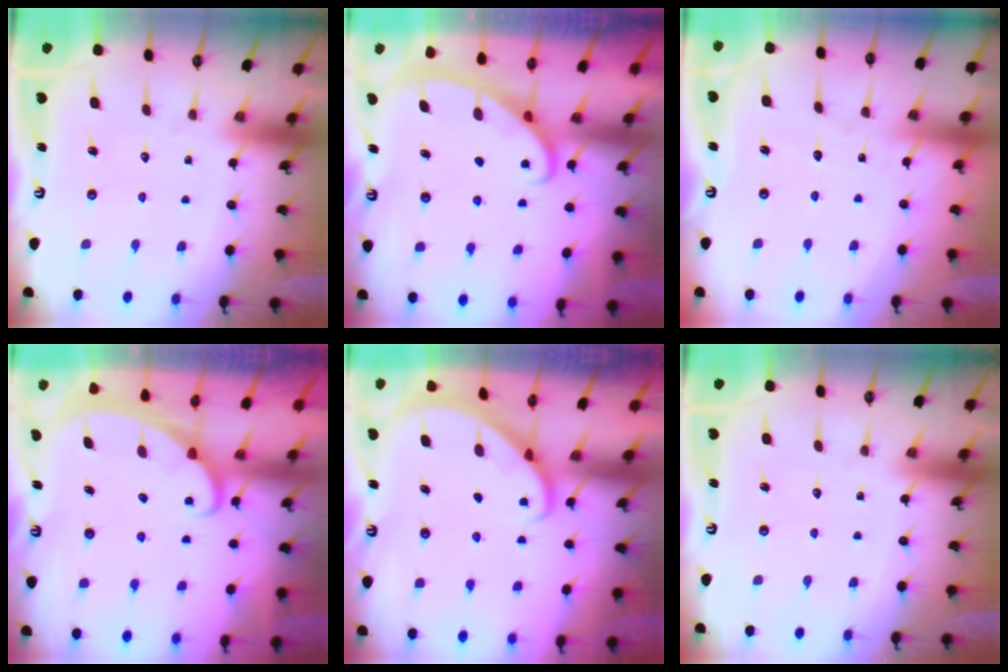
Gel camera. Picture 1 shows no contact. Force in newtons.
{"total": 2.8, "press": 2.8, "slide": 0.4}
{"total": 2.5, "press": 2.5, "slide": 0.3}
{"total": 2.5, "press": 2.5, "slide": 0.4}
{"total": 2.1, "press": 2.1, "slide": 0.1}
{"total": 0.0}